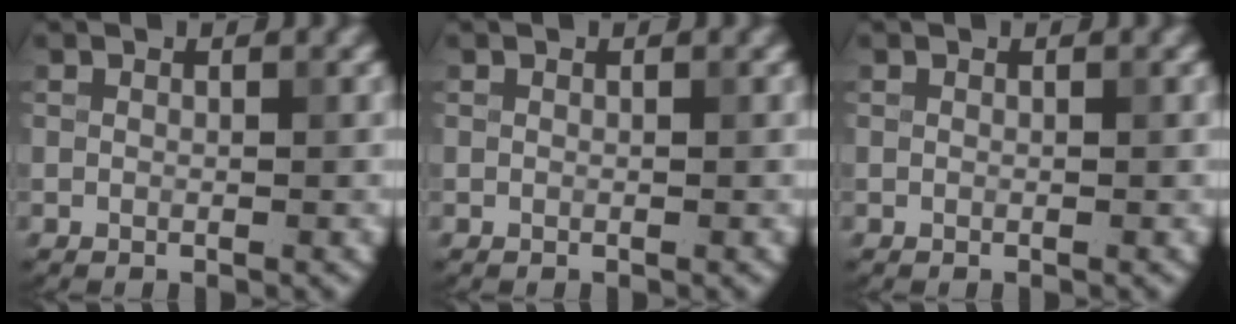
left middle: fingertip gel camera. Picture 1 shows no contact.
{"total": 0.0}
{"total": 0.0}